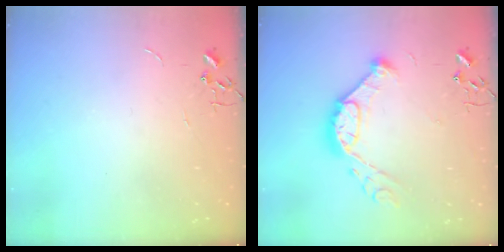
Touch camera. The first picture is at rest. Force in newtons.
{"total": 14.2, "press": 14.1, "slide": 0.9}